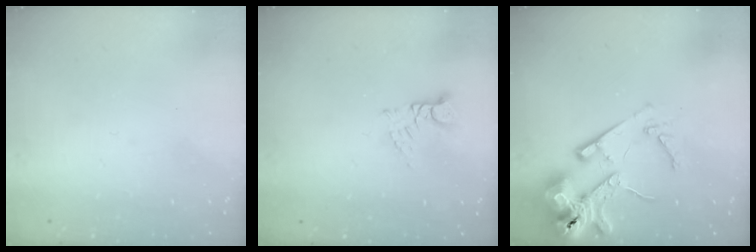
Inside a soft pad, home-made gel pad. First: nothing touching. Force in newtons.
{"total": 3.0, "press": 3.0, "slide": 0.4}
{"total": 16.2, "press": 16.0, "slide": 2.3}